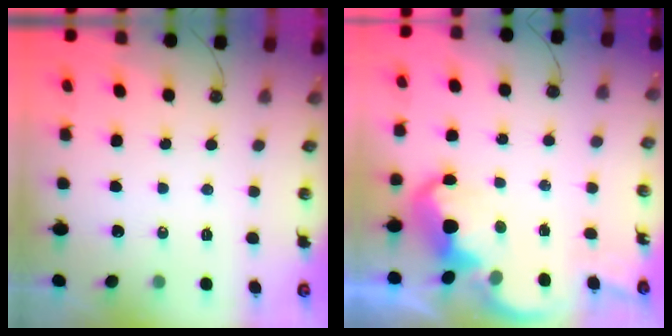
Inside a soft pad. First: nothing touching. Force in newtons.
{"total": 6.9, "press": 6.8, "slide": 0.5}